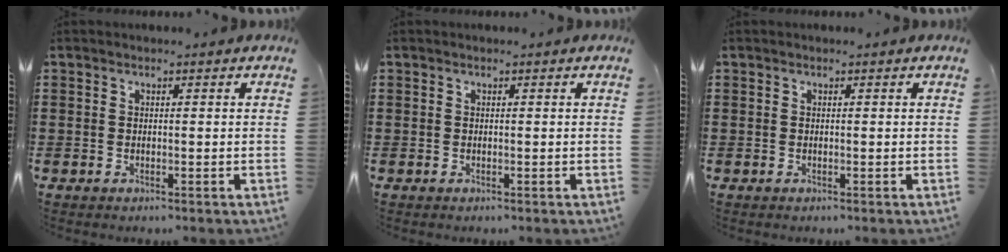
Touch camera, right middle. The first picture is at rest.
{"total": 0.0}
{"total": 0.0}